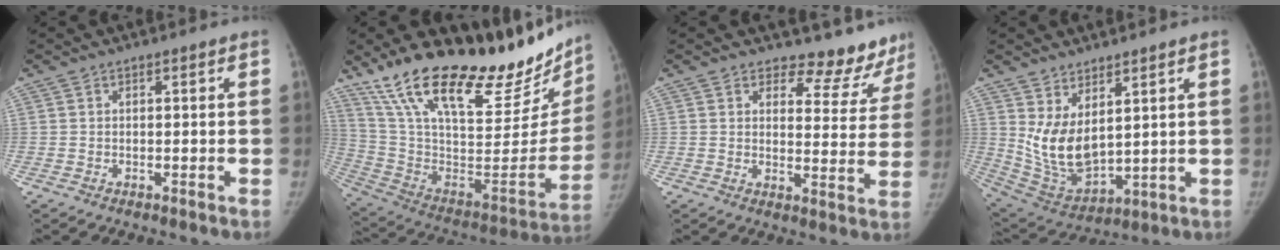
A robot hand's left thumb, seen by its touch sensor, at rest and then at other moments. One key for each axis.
{"total": 36.2, "fx": 26.9, "fy": 11.8, "fz": 21.2, "tx": -0.314, "ty": -0.109, "tz": 0.424}
{"total": 10.8, "fx": 10.1, "fy": 3.9, "fz": 0.7, "tx": 0.045, "ty": -0.090, "tz": 0.105}
{"total": 11.0, "fx": 4.0, "fy": 5.8, "fz": 8.5, "tx": -0.142, "ty": -0.036, "tz": 0.101}